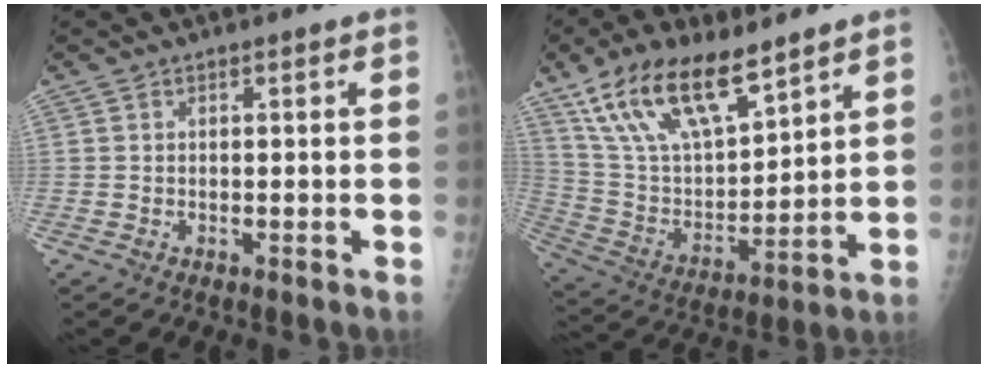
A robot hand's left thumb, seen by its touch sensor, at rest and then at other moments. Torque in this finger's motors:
{"motor_torque": [0.37, 0.38, 1.54, -1.23, 0.46]}